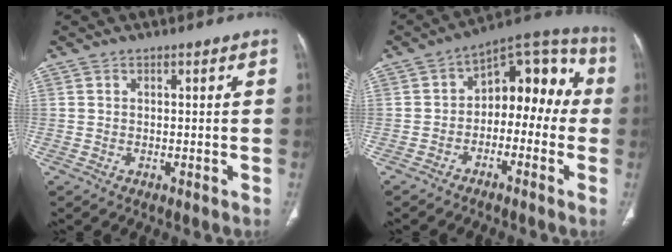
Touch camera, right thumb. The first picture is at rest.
{"total": 13.2, "force": [-1.3, 8.5, 9.9], "torque": [-0.080, 0.060, -0.036]}